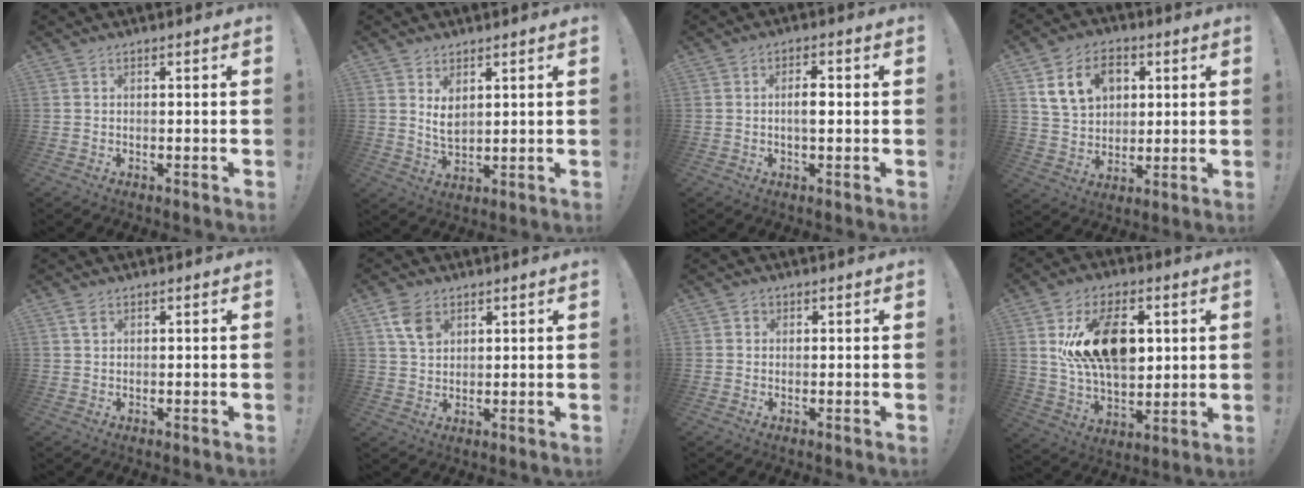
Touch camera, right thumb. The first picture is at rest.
{"total": 5.1, "force": [2.5, 2.8, 3.4], "torque": [-0.052, -0.012, 0.046]}
{"total": 4.1, "force": [-0.3, 1.7, 3.7], "torque": [-0.054, 0.003, -0.010]}
{"total": 14.0, "force": [5.4, 10.5, 7.5], "torque": [-0.115, -0.010, 0.108]}
{"total": 1.9, "force": [1.1, 1.2, 1.1], "torque": [-0.021, 0.000, 0.020]}
{"total": 7.2, "force": [3.5, 5.0, 3.8], "torque": [-0.064, -0.003, 0.069]}
{"total": 1.5, "force": [0.4, 1.4, 0.4], "torque": [-0.007, 0.002, 0.007]}
{"total": 20.2, "force": [5.0, 12.6, 14.9], "torque": [-0.232, -0.014, 0.089]}